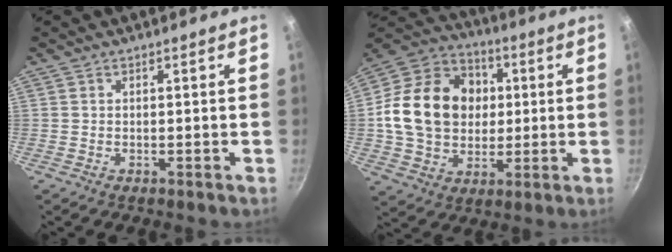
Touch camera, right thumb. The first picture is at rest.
{"total": 21.1, "force": [1.9, 16.8, 12.6], "torque": [-0.191, 0.024, 0.030]}